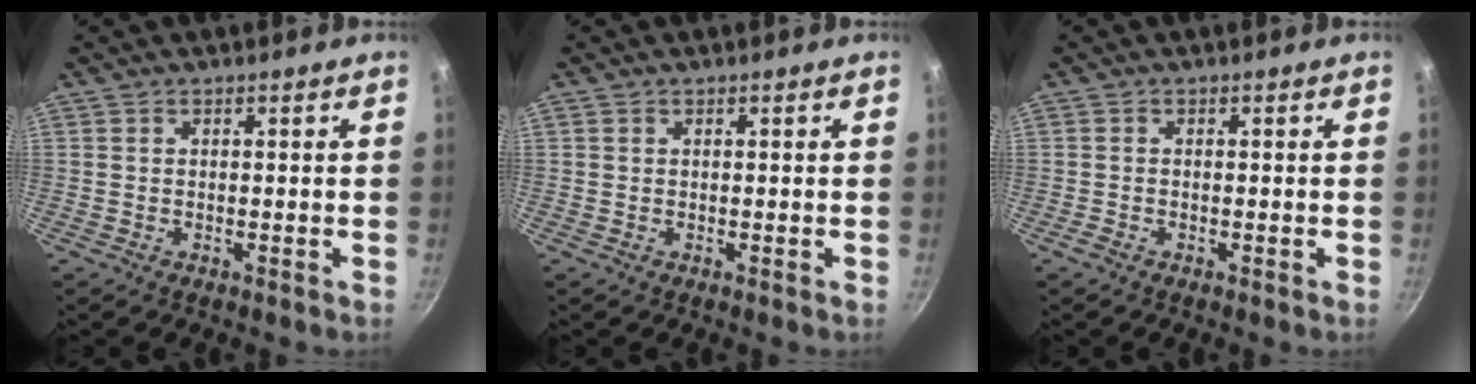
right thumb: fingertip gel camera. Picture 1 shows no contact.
{"total": 0.0}
{"total": 0.8, "force": [-0.7, 0.3, 0.3], "torque": [-0.014, 0.002, -0.017]}